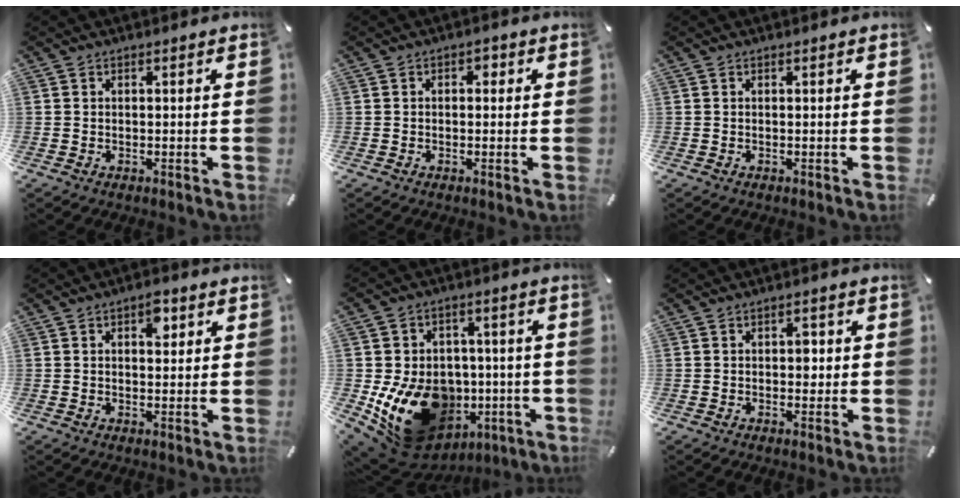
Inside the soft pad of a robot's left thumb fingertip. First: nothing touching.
{"total": 1.6, "force": [-0.1, 1.2, 1.0], "torque": [-0.014, 0.005, -0.007]}
{"total": 0.0}
{"total": 4.3, "force": [1.6, 2.4, 3.2], "torque": [-0.037, -0.005, 0.019]}
{"total": 18.2, "force": [-4.3, 14.7, 9.7], "torque": [-0.181, 0.013, -0.050]}
{"total": 2.5, "force": [0.1, 1.8, 1.8], "torque": [-0.012, -0.003, -0.007]}